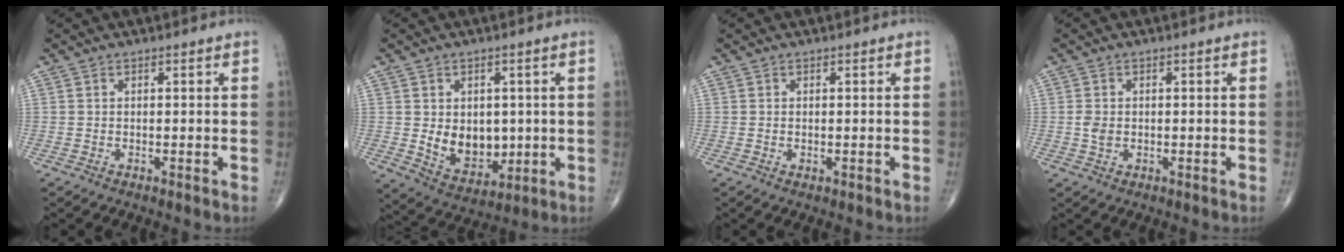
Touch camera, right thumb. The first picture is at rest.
{"total": 10.0, "force": [-0.1, 7.2, 6.9], "torque": [-0.068, -0.016, 0.021]}
{"total": 0.5, "force": [-0.1, 0.3, 0.4], "torque": [-0.006, -0.002, 0.000]}
{"total": 2.3, "force": [-0.1, 1.7, 1.5], "torque": [-0.028, -0.001, -0.001]}